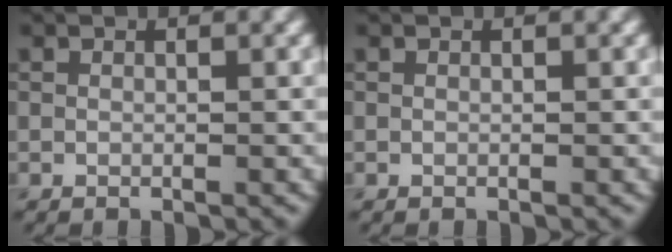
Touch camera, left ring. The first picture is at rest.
{"total": 0.0}